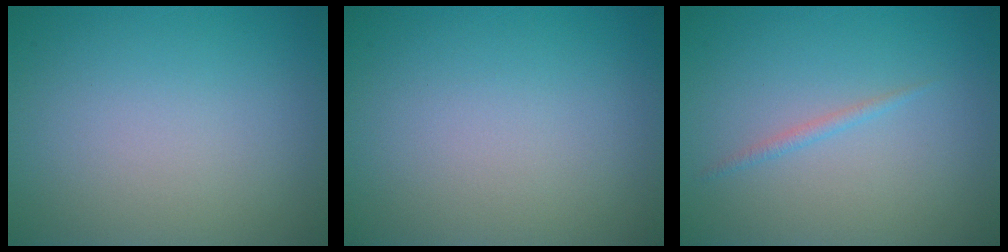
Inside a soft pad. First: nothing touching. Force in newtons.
{"total": 0.0}
{"total": 0.8, "press": 0.8, "slide": 0.1}